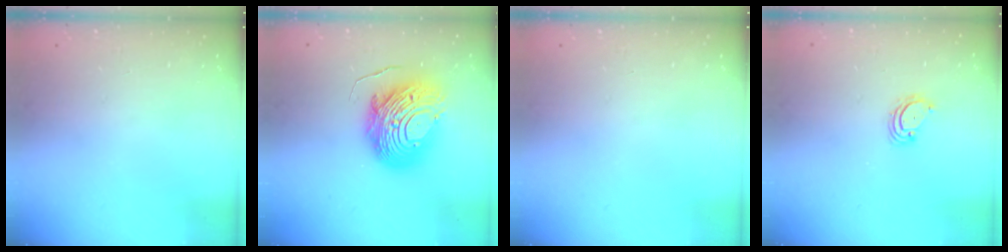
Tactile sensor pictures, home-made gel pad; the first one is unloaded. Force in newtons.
{"total": 14.7, "press": 14.7, "slide": 1.1}
{"total": 0.0}
{"total": 3.2, "press": 3.2, "slide": 0.3}